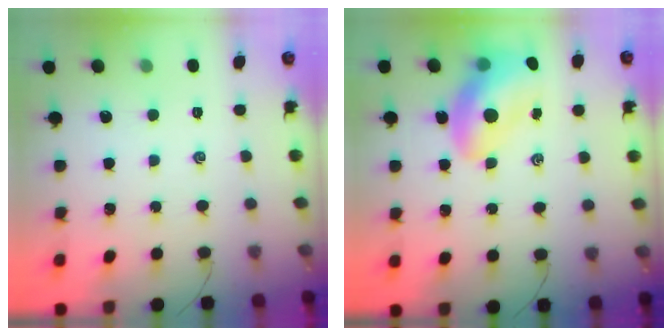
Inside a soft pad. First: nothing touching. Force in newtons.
{"total": 14.2, "press": 13.6, "slide": 4.1}